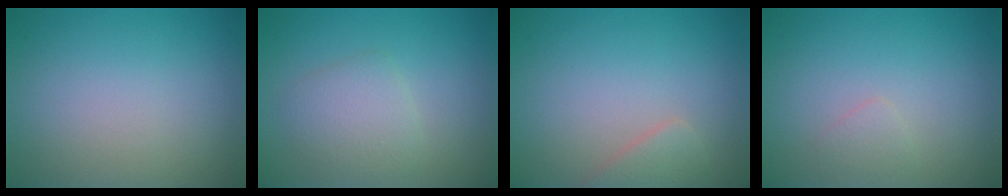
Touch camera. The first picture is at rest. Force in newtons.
{"total": 2.7, "press": 2.7, "slide": 0.0}
{"total": 1.8, "press": 1.8, "slide": 0.1}
{"total": 0.8, "press": 0.8, "slide": 0.0}